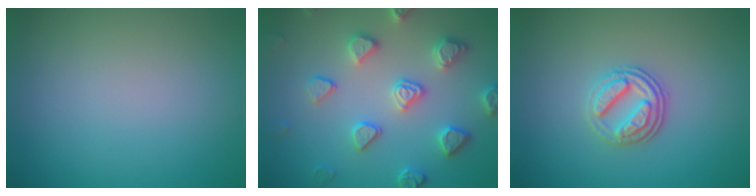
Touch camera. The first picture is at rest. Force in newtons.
{"total": 4.4, "press": 4.3, "slide": 0.6}
{"total": 3.4, "press": 2.7, "slide": 2.0}